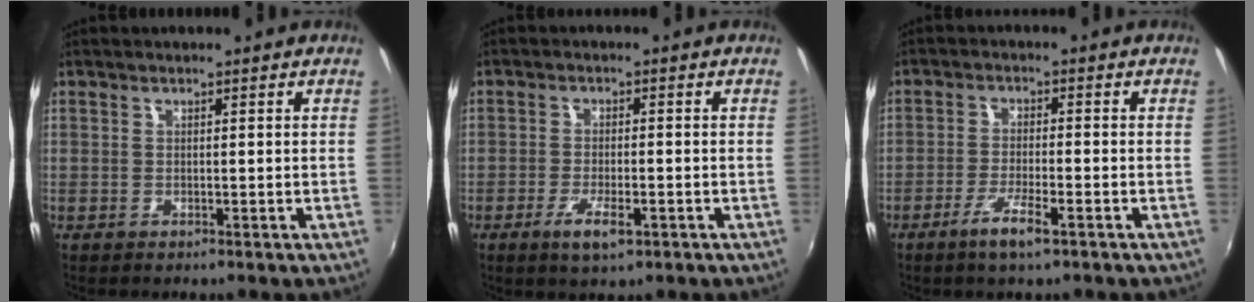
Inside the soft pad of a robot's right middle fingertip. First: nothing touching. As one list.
[{"total": 5.1, "force": [-2.6, 1.4, 4.1], "torque": [-0.091, -0.009, -0.046]}, {"total": 5.2, "force": [-3.3, 0.6, 4.0], "torque": [-0.089, -0.007, -0.061]}]